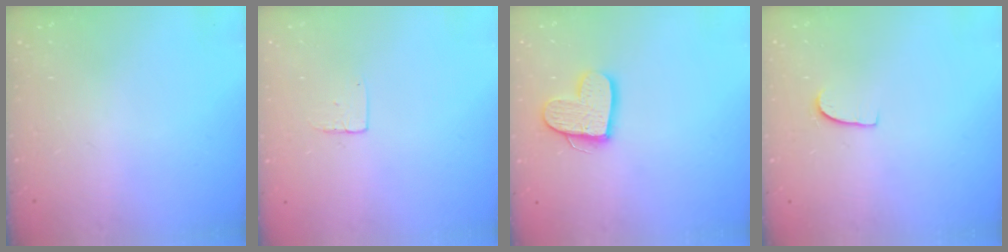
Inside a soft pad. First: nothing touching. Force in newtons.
{"total": 3.6, "press": 3.6, "slide": 0.3}
{"total": 13.7, "press": 13.6, "slide": 1.1}
{"total": 5.1, "press": 5.1, "slide": 0.4}